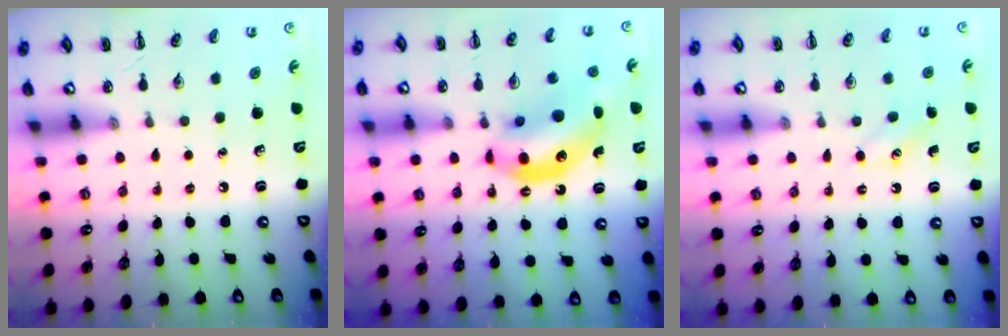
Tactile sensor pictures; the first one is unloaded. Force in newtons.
{"total": 13.5, "press": 13.0, "slide": 3.5}
{"total": 3.0, "press": 2.9, "slide": 0.7}